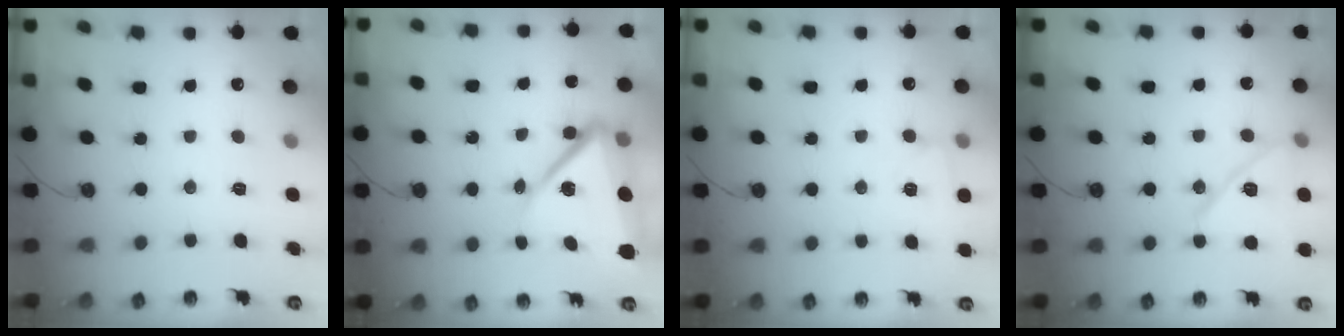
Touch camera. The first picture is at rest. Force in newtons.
{"total": 12.6, "press": 12.6, "slide": 1.0}
{"total": 3.3, "press": 3.3, "slide": 0.5}
{"total": 14.3, "press": 13.8, "slide": 3.8}